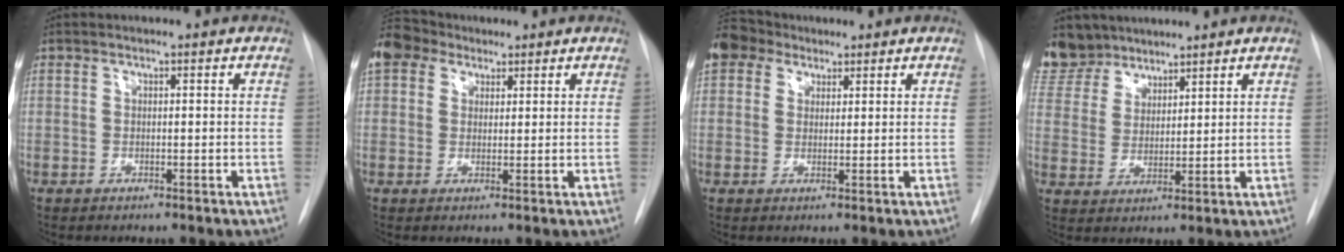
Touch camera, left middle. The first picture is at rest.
{"total": 9.5, "force": [6.4, 6.3, 3.1], "torque": [-0.081, 0.047, 0.123]}
{"total": 7.6, "force": [5.4, 5.0, 1.9], "torque": [-0.042, 0.036, 0.105]}
{"total": 11.2, "force": [9.4, 6.0, 1.4], "torque": [-0.049, 0.017, 0.195]}